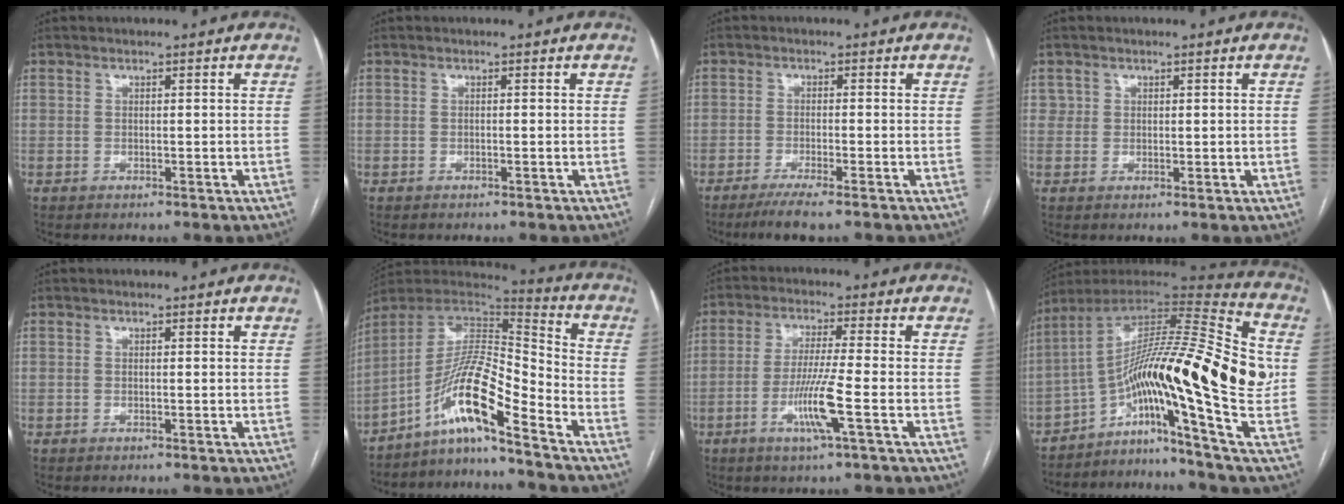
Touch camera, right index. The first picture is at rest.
{"total": 0.0}
{"total": 4.9, "force": [-3.5, -0.3, 3.4], "torque": [-0.056, -0.012, -0.063]}
{"total": 1.6, "force": [0.7, 1.4, 0.0], "torque": [0.017, -0.003, 0.005]}
{"total": 0.0}
{"total": 12.6, "force": [-8.3, 0.4, 9.5], "torque": [-0.179, 0.020, -0.150]}
{"total": 7.5, "force": [-2.8, -0.8, 6.9], "torque": [-0.136, -0.012, -0.055]}
{"total": 22.0, "force": [-3.5, 0.5, 21.8], "torque": [-0.333, 0.036, -0.063]}